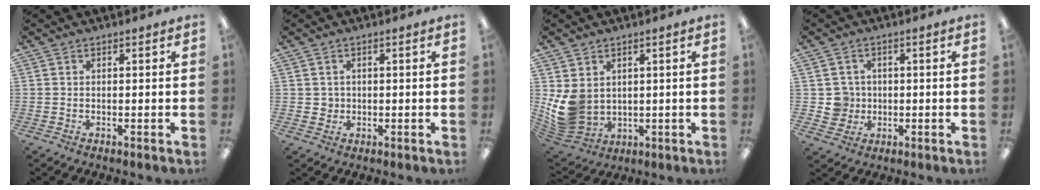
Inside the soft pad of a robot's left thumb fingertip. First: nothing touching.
{"total": 1.9, "force": [0.3, 1.9, 0.2], "torque": [-0.008, 0.004, 0.005]}
{"total": 9.5, "force": [1.3, 7.9, 5.1], "torque": [-0.123, -0.018, 0.029]}
{"total": 4.6, "force": [0.2, 4.6, 0.4], "torque": [-0.005, 0.004, 0.005]}